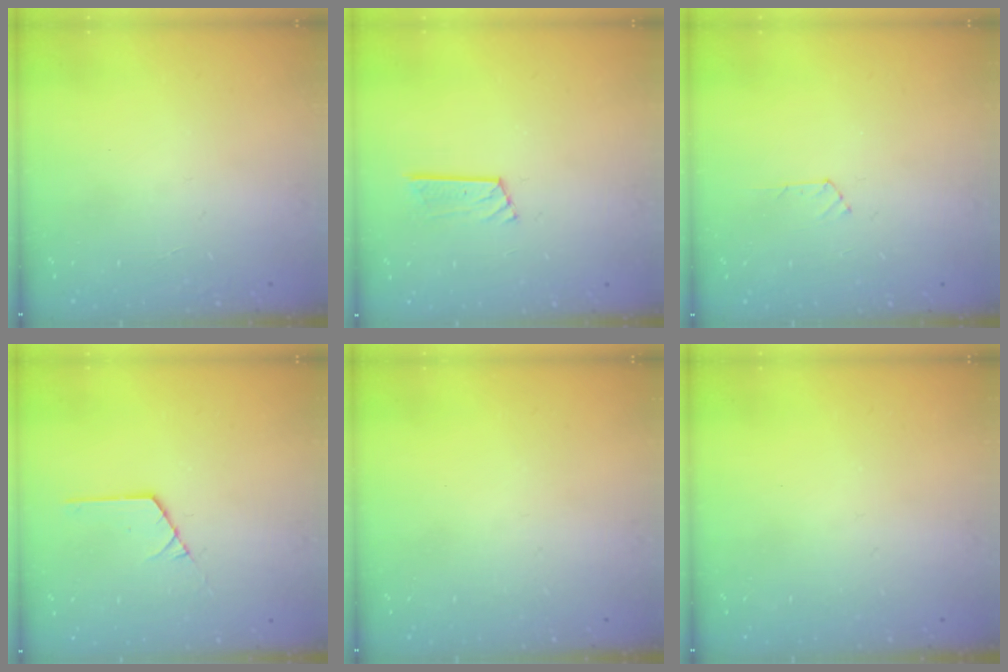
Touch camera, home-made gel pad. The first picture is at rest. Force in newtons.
{"total": 7.0, "press": 7.0, "slide": 0.4}
{"total": 3.3, "press": 3.2, "slide": 0.3}
{"total": 1.3, "press": 1.3, "slide": 0.2}
{"total": 0.0}
{"total": 0.0}